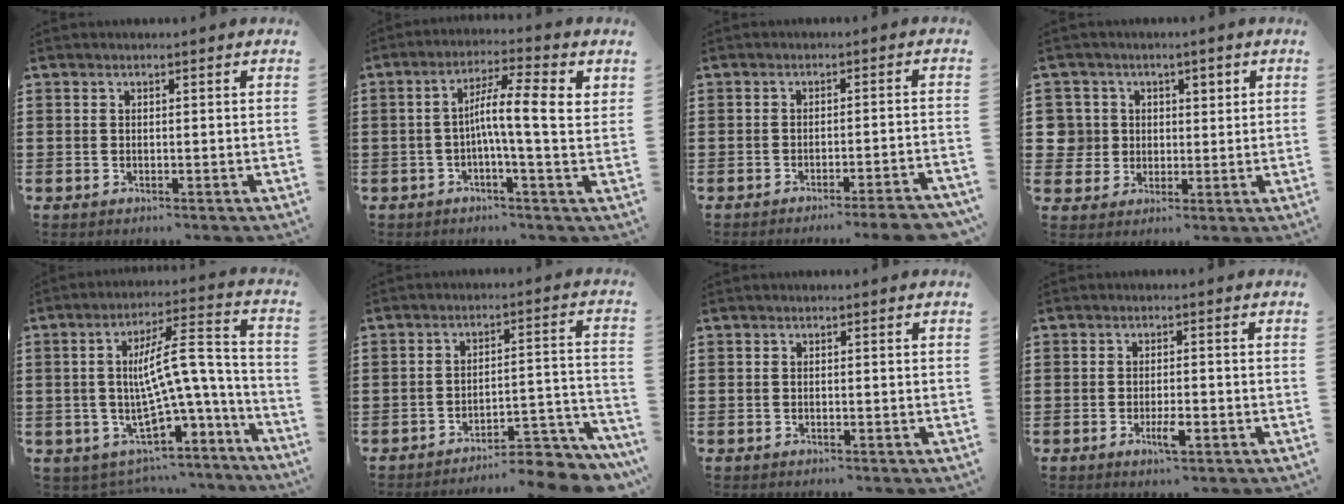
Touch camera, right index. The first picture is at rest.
{"total": 8.2, "force": [0.5, 0.9, 8.1], "torque": [-0.153, 0.000, 0.005]}
{"total": 3.5, "force": [-3.0, -0.4, 1.8], "torque": [-0.029, -0.011, -0.058]}
{"total": 5.1, "force": [0.9, 5.1, 0.3], "torque": [-0.033, 0.018, 0.017]}
{"total": 10.9, "force": [-1.5, 5.5, 9.3], "torque": [-0.152, -0.014, -0.027]}
{"total": 6.3, "force": [-5.8, 1.0, 2.3], "torque": [-0.031, 0.004, -0.110]}
{"total": 0.0}
{"total": 3.3, "force": [-1.4, 0.9, 2.9], "torque": [-0.054, 0.001, -0.026]}